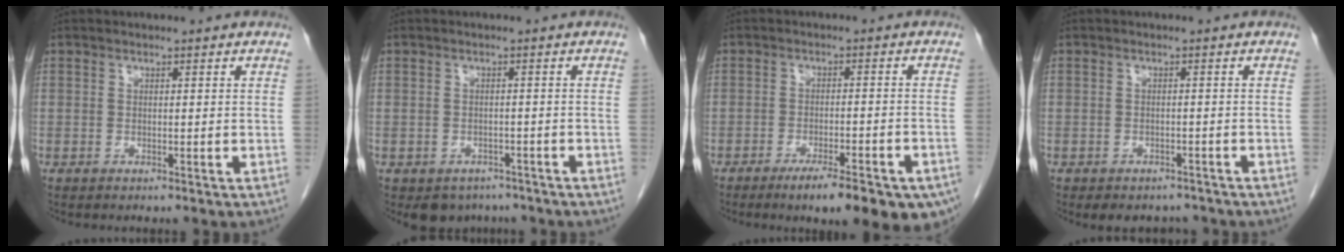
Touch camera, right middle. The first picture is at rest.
{"total": 4.3, "force": [-3.3, 2.7, 0.7], "torque": [-0.004, 0.005, -0.042]}
{"total": 13.8, "force": [-9.5, 2.6, 9.6], "torque": [-0.071, -0.003, -0.131]}
{"total": 5.2, "force": [-4.4, 2.5, 1.0], "torque": [-0.006, 0.010, -0.053]}